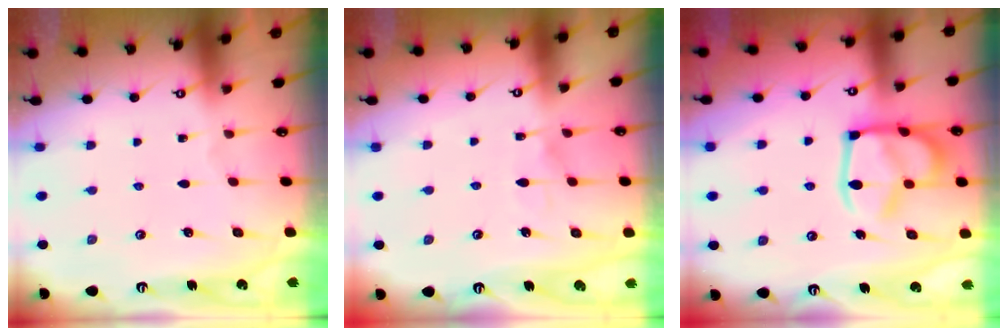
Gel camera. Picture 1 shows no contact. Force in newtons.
{"total": 5.0, "press": 5.0, "slide": 0.5}
{"total": 16.8, "press": 16.7, "slide": 1.8}